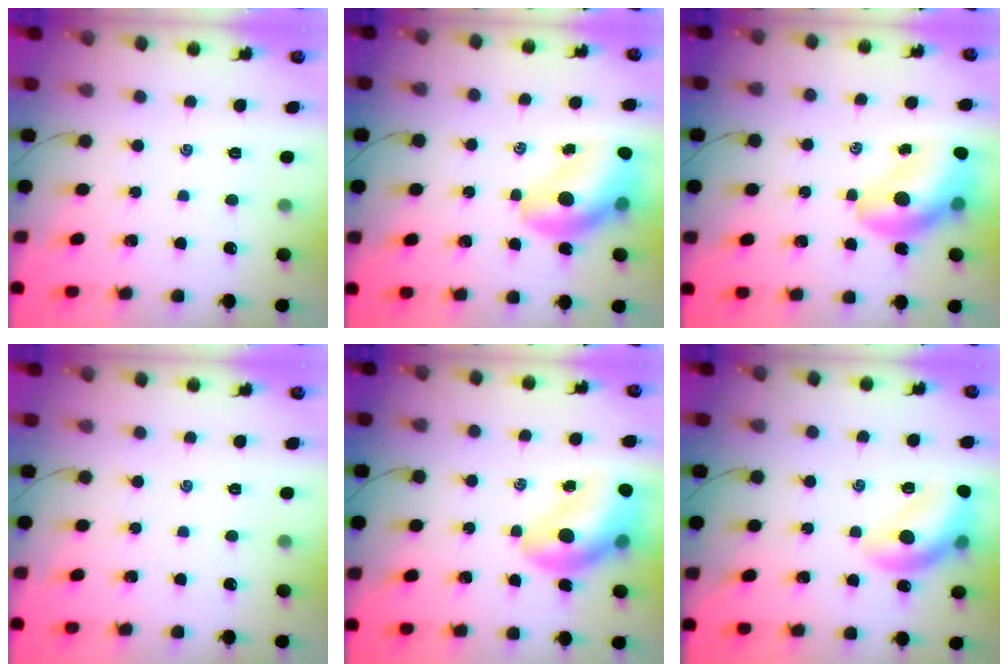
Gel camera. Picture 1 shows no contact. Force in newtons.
{"total": 12.7, "press": 12.1, "slide": 3.8}
{"total": 12.7, "press": 12.1, "slide": 3.8}
{"total": 0.0}
{"total": 14.6, "press": 13.9, "slide": 4.4}
{"total": 14.8, "press": 14.6, "slide": 2.2}